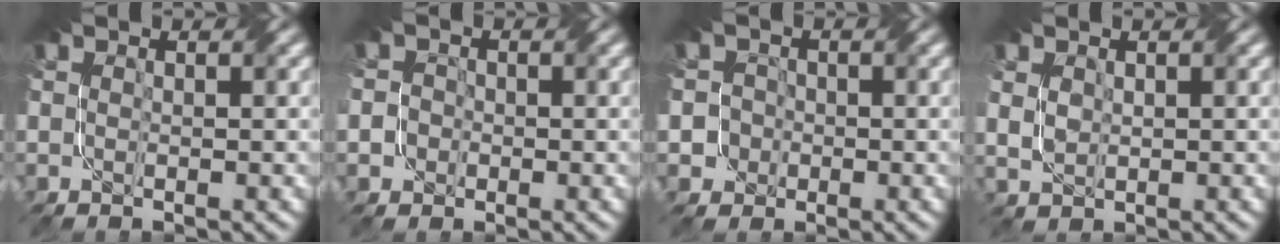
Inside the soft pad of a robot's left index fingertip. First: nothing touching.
{"total": 2.5, "force": [-0.6, 2.2, 0.8], "torque": [0.005, 0.018, -0.035]}
{"total": 3.3, "force": [-1.2, 3.0, 0.6], "torque": [0.007, 0.019, -0.041]}
{"total": 1.3, "force": [0.3, 0.8, 0.9], "torque": [-0.031, 0.002, 0.012]}